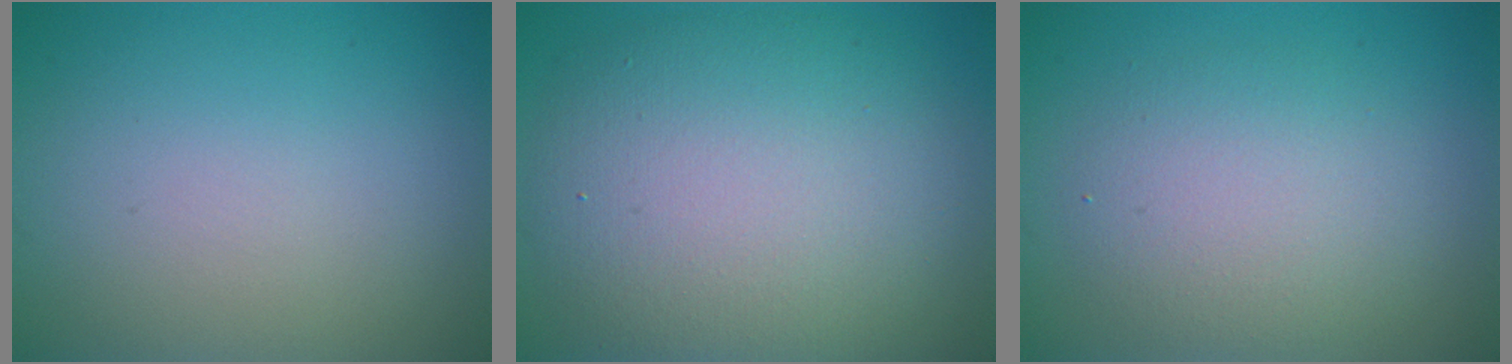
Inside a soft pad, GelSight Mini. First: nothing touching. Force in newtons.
{"total": 10.6, "press": 10.6, "slide": 0.8}
{"total": 4.2, "press": 4.2, "slide": 0.1}